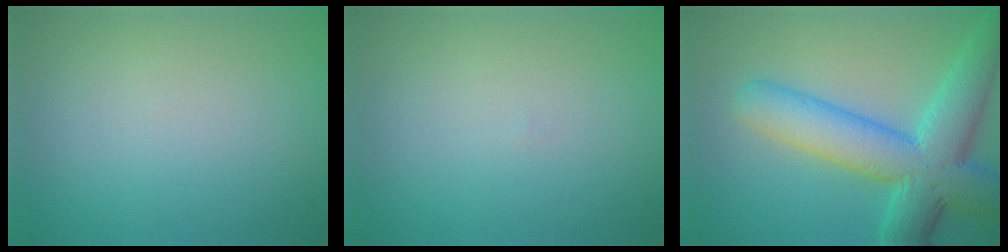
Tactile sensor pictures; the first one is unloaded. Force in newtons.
{"total": 0.0}
{"total": 9.5, "press": 9.5, "slide": 0.2}